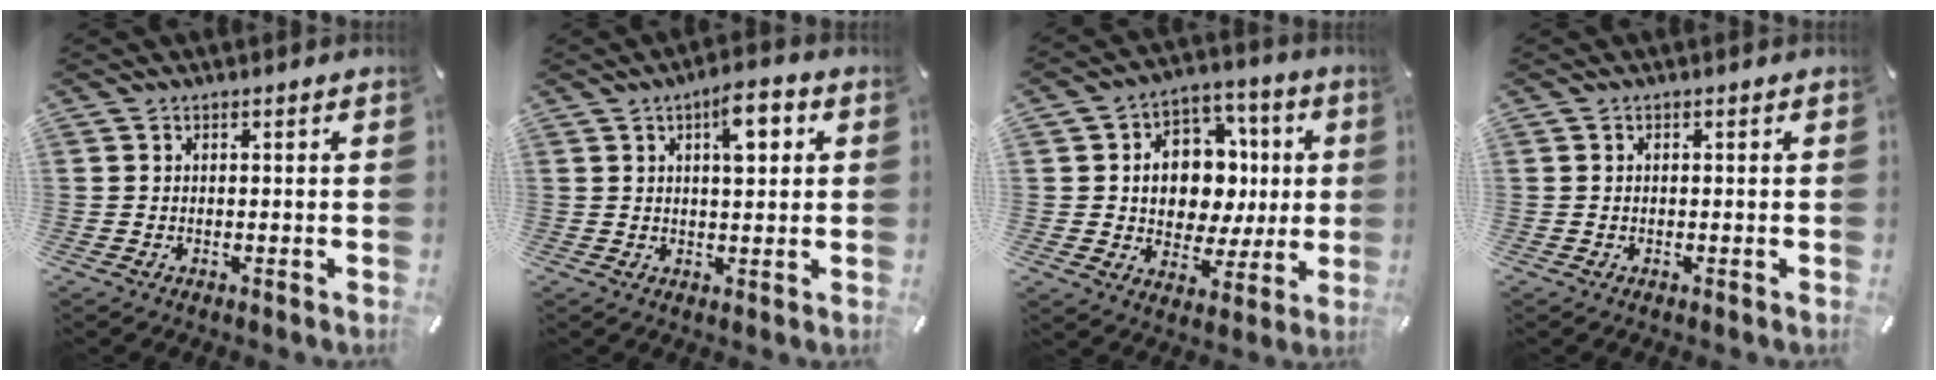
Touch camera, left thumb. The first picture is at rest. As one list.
[{"total": 7.0, "force": [2.6, 2.9, 5.9], "torque": [-0.081, -0.007, 0.034]}, {"total": 12.8, "force": [0.6, 11.1, 6.4], "torque": [-0.085, -0.007, 0.022]}, {"total": 0.0}]